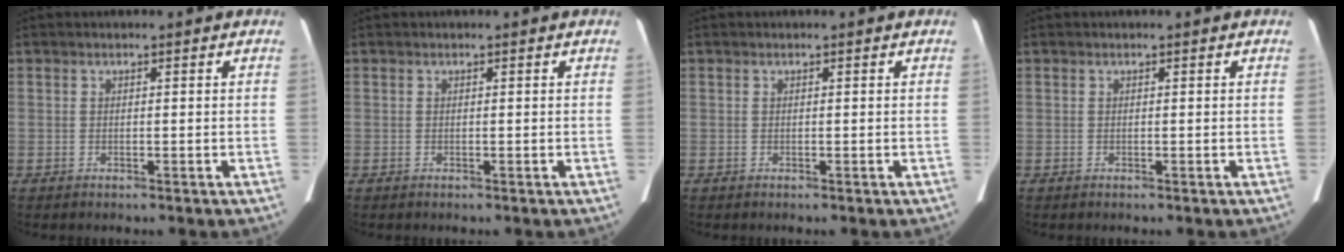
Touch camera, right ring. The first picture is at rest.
{"total": 0.0}
{"total": 0.0}
{"total": 0.0}